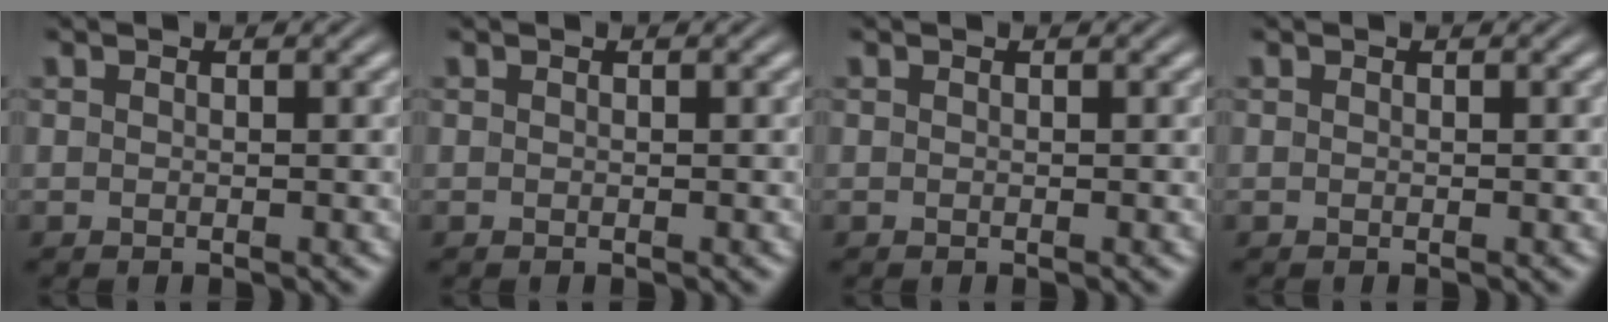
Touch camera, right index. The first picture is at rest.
{"total": 0.0}
{"total": 0.0}
{"total": 0.0}